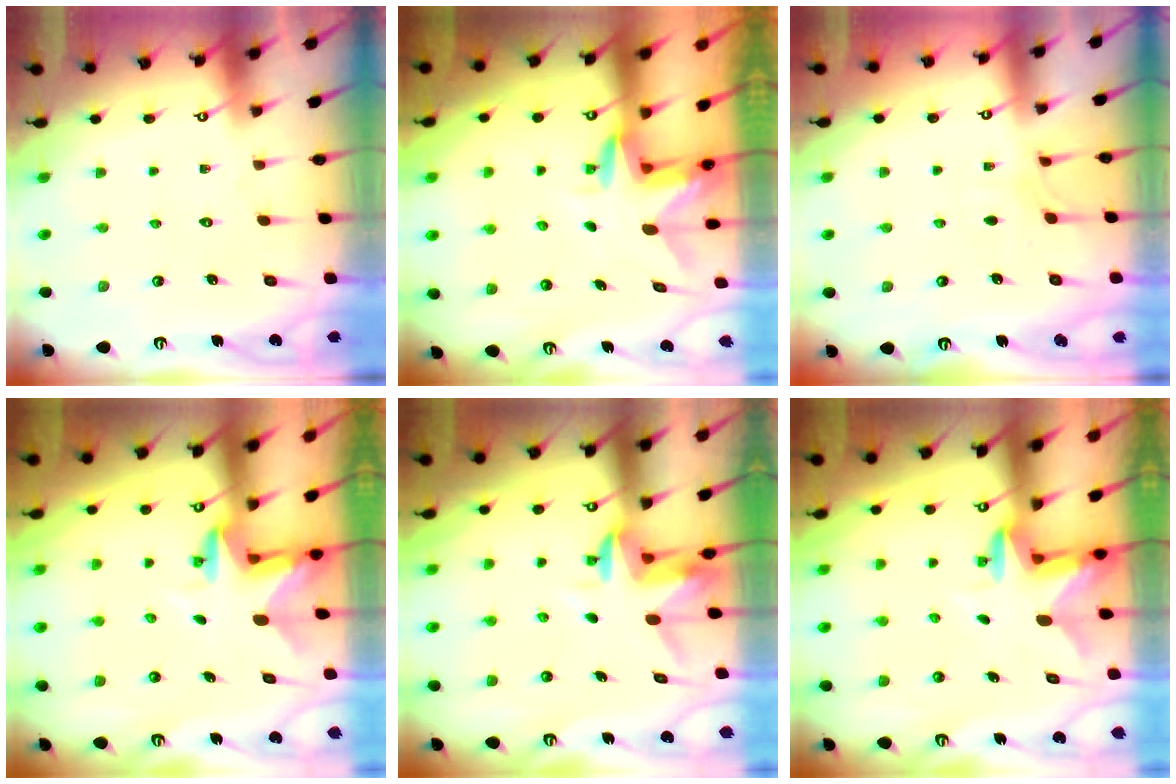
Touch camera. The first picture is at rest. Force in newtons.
{"total": 3.0, "press": 3.0, "slide": 0.3}
{"total": 3.6, "press": 3.6, "slide": 0.2}
{"total": 2.8, "press": 2.8, "slide": 0.2}
{"total": 3.4, "press": 3.3, "slide": 0.4}
{"total": 2.7, "press": 2.7, "slide": 0.5}